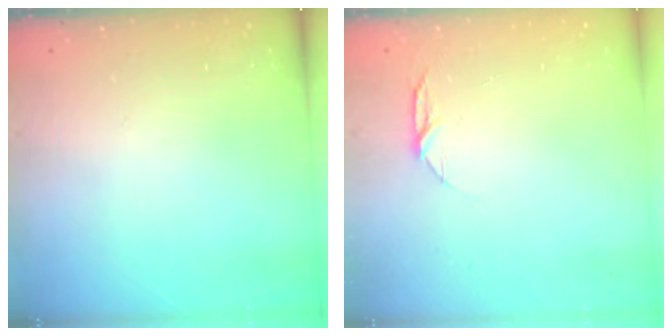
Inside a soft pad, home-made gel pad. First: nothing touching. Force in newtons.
{"total": 4.8, "press": 4.8, "slide": 0.6}